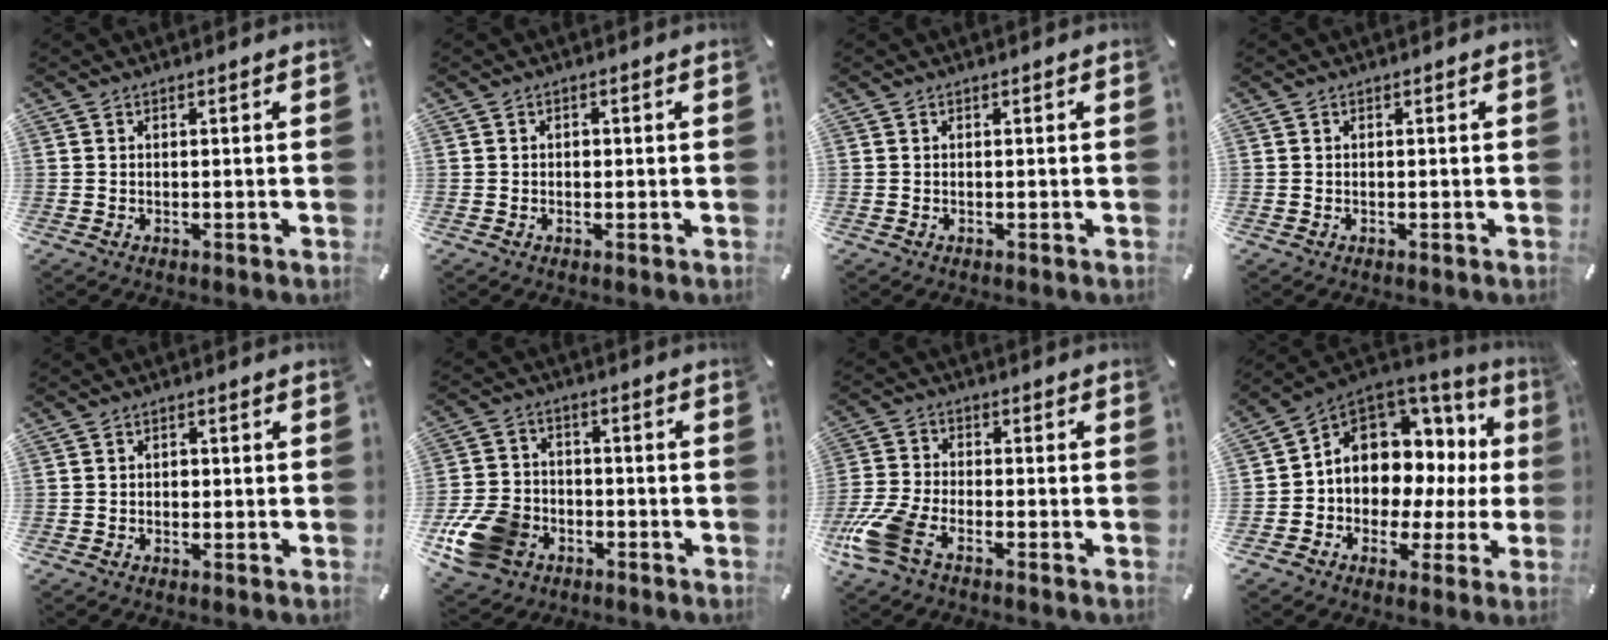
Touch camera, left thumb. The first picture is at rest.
{"total": 1.1, "force": [-0.1, 0.9, 0.6], "torque": [-0.012, 0.004, -0.003]}
{"total": 0.0}
{"total": 0.0}
{"total": 1.4, "force": [-0.1, 1.1, 0.8], "torque": [-0.008, 0.002, -0.005]}
{"total": 13.3, "force": [-5.7, 10.1, 6.6], "torque": [-0.141, 0.039, -0.101]}
{"total": 10.5, "force": [-5.8, 5.1, 7.1], "torque": [-0.164, 0.011, -0.112]}
{"total": 9.6, "force": [2.7, 8.1, 4.4], "torque": [-0.077, -0.040, 0.052]}